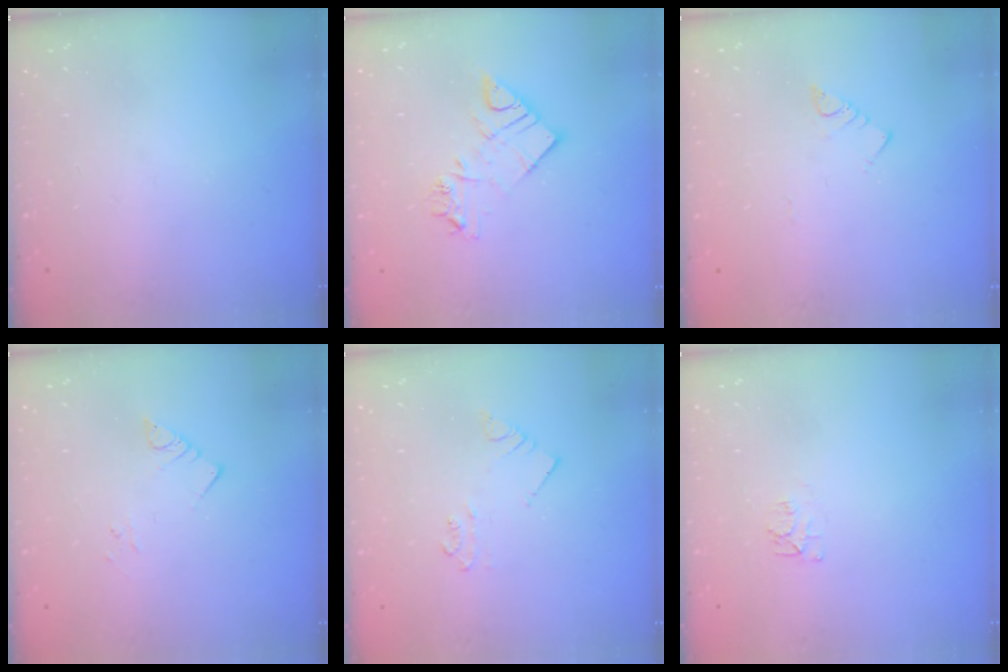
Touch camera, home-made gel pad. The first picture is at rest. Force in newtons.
{"total": 10.5, "press": 10.5, "slide": 1.0}
{"total": 3.2, "press": 3.2, "slide": 0.2}
{"total": 2.8, "press": 2.8, "slide": 0.2}
{"total": 2.5, "press": 2.5, "slide": 0.2}
{"total": 4.6, "press": 4.5, "slide": 0.5}